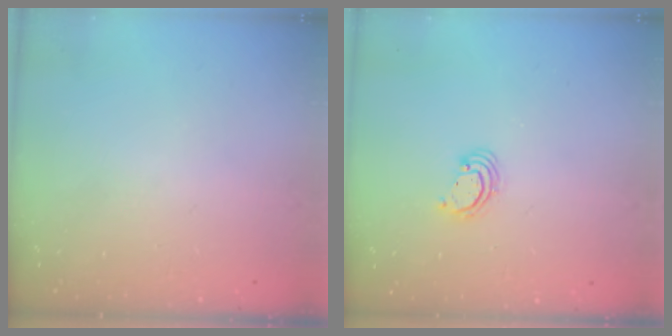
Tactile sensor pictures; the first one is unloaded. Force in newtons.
{"total": 2.4, "press": 2.4, "slide": 0.1}